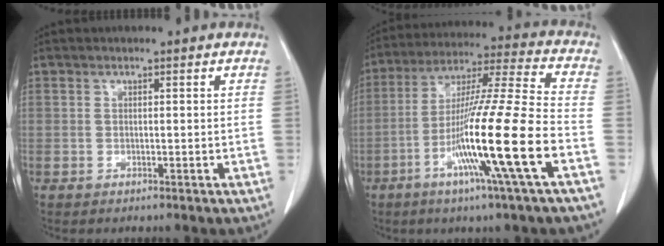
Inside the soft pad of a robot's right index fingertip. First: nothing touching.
{"total": 17.9, "force": [-6.4, -1.7, 16.6], "torque": [-0.309, -0.019, -0.120]}